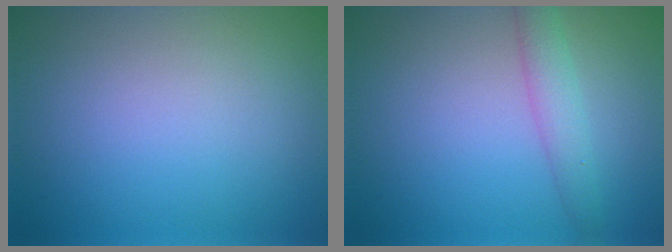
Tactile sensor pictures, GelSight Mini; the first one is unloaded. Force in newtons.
{"total": 2.6, "press": 2.6, "slide": 0.1}